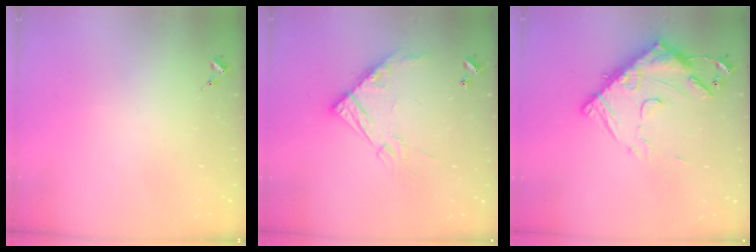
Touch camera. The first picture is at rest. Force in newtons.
{"total": 14.3, "press": 14.3, "slide": 1.0}
{"total": 16.8, "press": 16.7, "slide": 1.2}